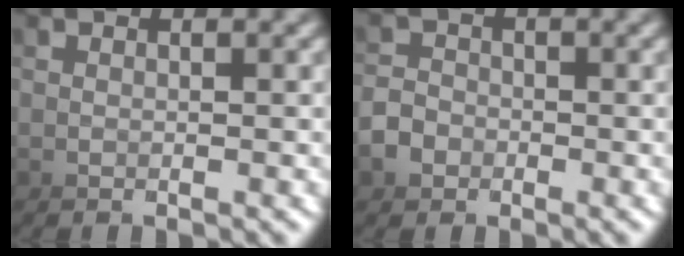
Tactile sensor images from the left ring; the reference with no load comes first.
{"total": 3.6, "force": [-2.1, 1.6, -2.5], "torque": [0.026, -0.014, -0.042]}